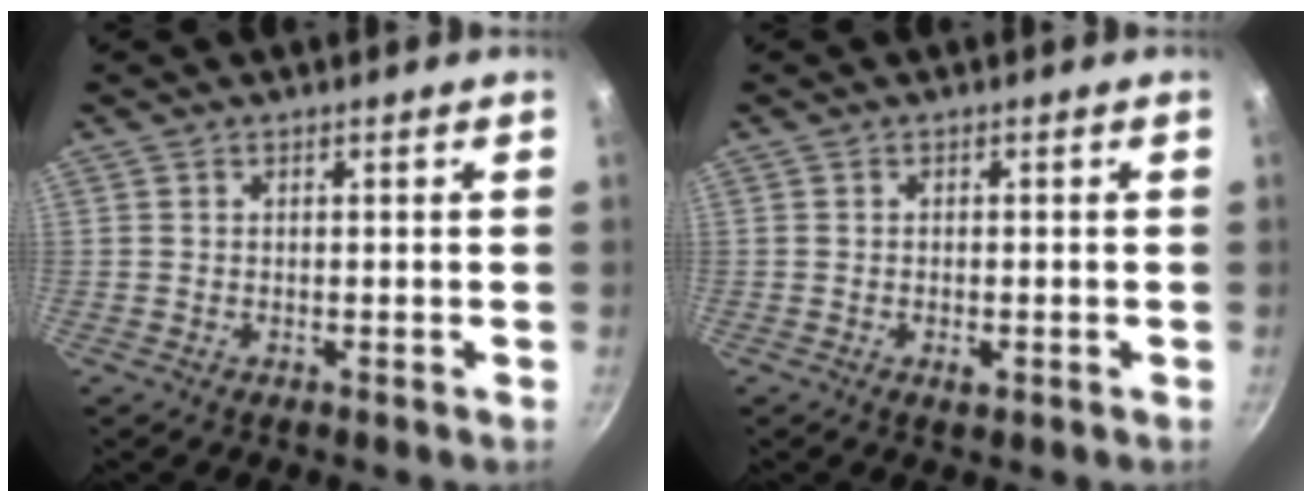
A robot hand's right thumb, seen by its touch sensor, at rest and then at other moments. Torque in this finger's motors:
{"motor_torque": [-0.35, 0.04, -0.19, 0.01, 0.03]}